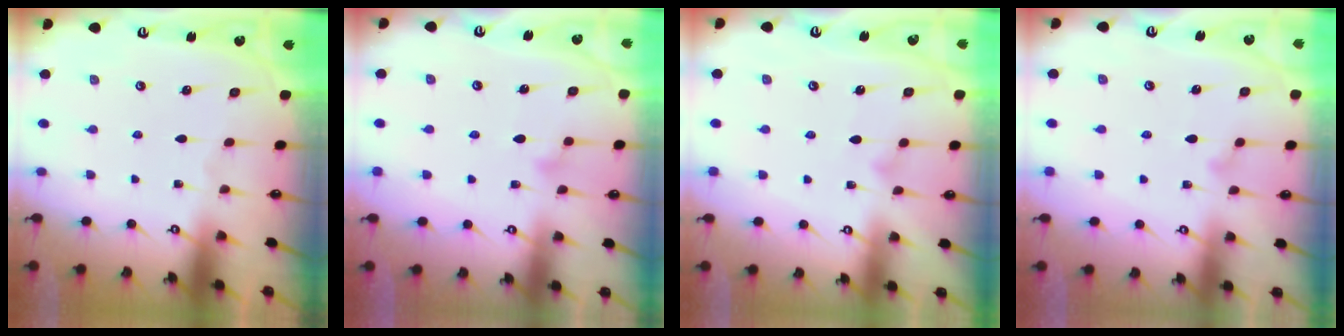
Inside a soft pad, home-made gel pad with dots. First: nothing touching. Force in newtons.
{"total": 9.5, "press": 9.5, "slide": 0.6}
{"total": 3.9, "press": 3.8, "slide": 0.2}
{"total": 7.1, "press": 7.1, "slide": 0.3}